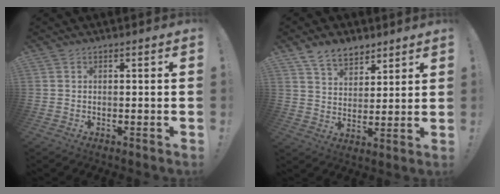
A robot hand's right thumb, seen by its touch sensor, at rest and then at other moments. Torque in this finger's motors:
{"motor_torque": [-0.53, 0.53, 0.29, 0.13, 0.00]}